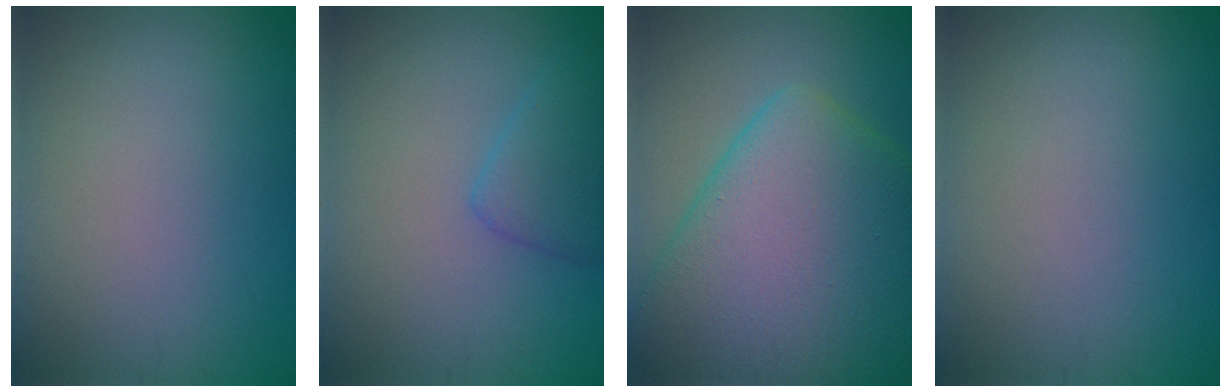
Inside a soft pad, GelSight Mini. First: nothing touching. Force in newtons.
{"total": 2.6, "press": 2.6, "slide": 0.1}
{"total": 13.4, "press": 13.4, "slide": 0.6}
{"total": 0.0}